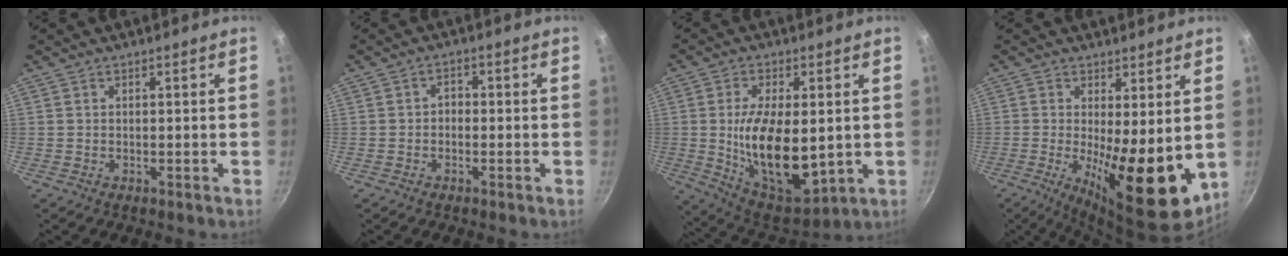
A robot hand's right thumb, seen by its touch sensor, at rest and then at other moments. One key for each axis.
{"total": 1.9, "fx": -0.6, "fy": 1.4, "fz": 1.1, "tx": -0.009, "ty": 0.011, "tz": -0.013}
{"total": 18.1, "fx": -0.2, "fy": 9.1, "fz": 15.6, "tx": -0.253, "ty": -0.020, "tz": 0.014}
{"total": 13.4, "fx": -1.0, "fy": 4.3, "fz": 12.6, "tx": -0.171, "ty": -0.021, "tz": -0.005}